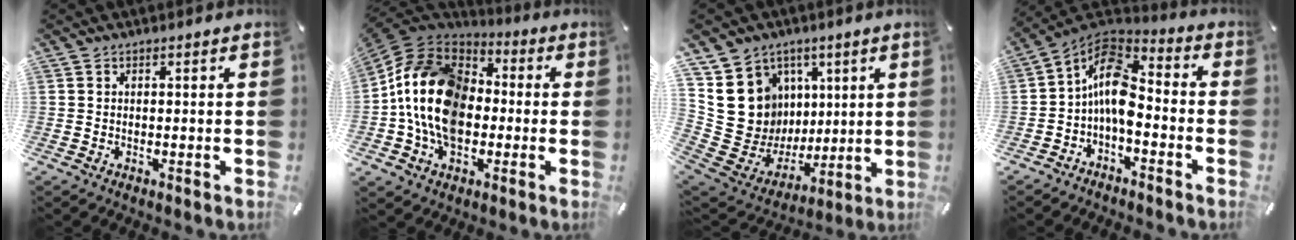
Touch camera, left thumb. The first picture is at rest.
{"total": 18.0, "force": [-2.7, 13.9, 11.0], "torque": [-0.238, 0.026, -0.057]}
{"total": 16.3, "force": [3.8, 15.3, 4.0], "torque": [-0.047, -0.040, 0.103]}
{"total": 11.9, "force": [-2.2, 7.5, 9.1], "torque": [-0.177, 0.010, -0.042]}